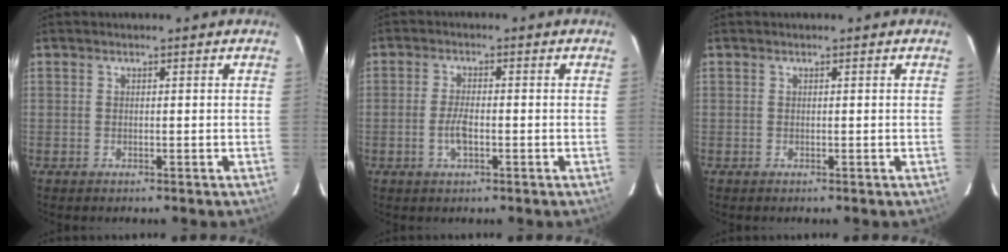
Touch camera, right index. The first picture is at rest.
{"total": 3.8, "force": [-1.2, 1.4, 3.3], "torque": [-0.068, 0.001, -0.022]}
{"total": 0.0}